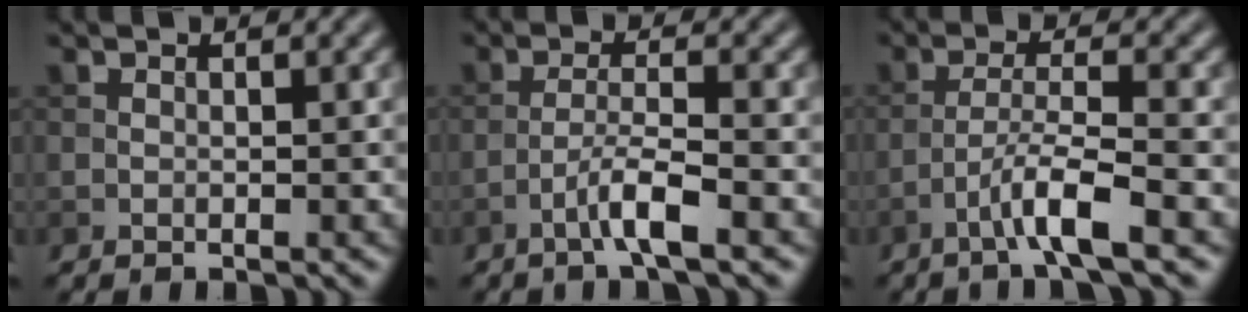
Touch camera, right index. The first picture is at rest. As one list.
[{"total": 3.4, "force": [-1.8, 0.2, 2.9], "torque": [-0.054, 0.011, -0.042]}, {"total": 4.4, "force": [-2.5, 0.3, 3.6], "torque": [-0.065, 0.011, -0.055]}]